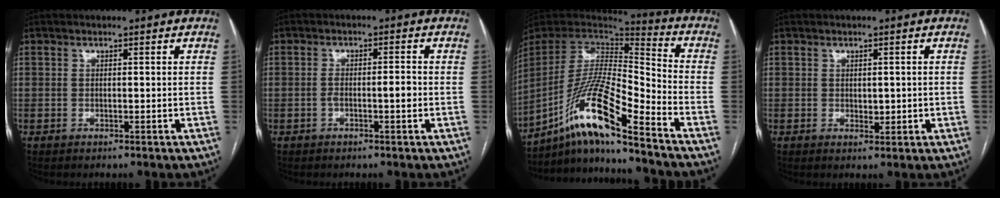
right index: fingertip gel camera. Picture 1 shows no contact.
{"total": 2.6, "force": [-0.7, 0.5, 2.5], "torque": [-0.042, 0.008, -0.008]}
{"total": 16.7, "force": [-11.9, 0.5, 11.8], "torque": [-0.240, 0.002, -0.219]}
{"total": 1.8, "force": [0.1, 1.1, 1.4], "torque": [-0.019, -0.002, 0.008]}